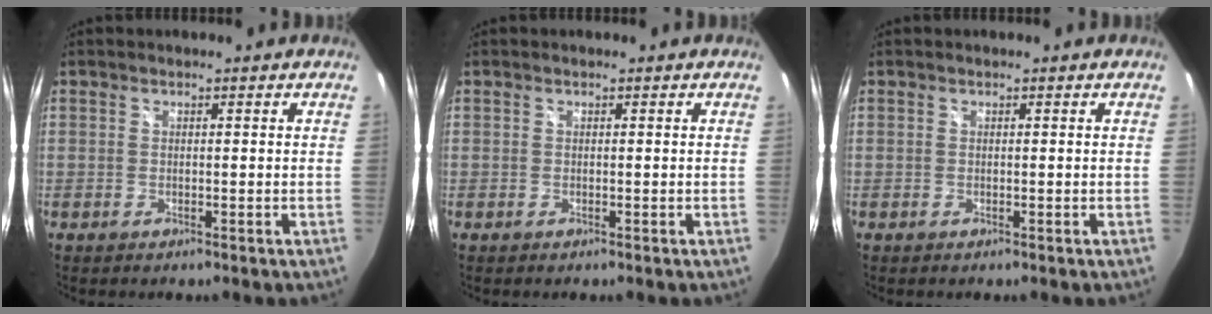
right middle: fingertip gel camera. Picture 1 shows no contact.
{"total": 0.0}
{"total": 0.0}